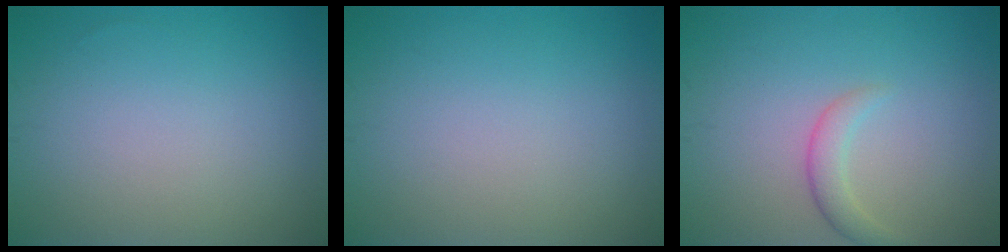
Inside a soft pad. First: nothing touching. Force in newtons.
{"total": 0.0}
{"total": 1.9, "press": 1.9, "slide": 0.0}